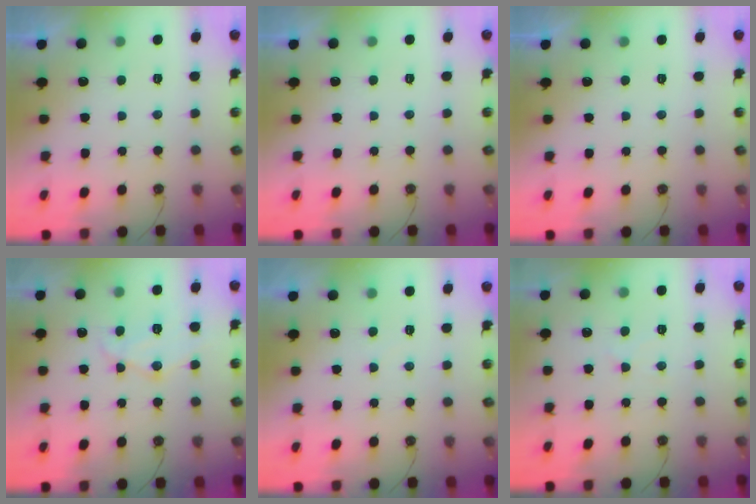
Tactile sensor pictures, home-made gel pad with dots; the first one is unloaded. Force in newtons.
{"total": 0.0}
{"total": 0.0}
{"total": 11.4, "press": 11.3, "slide": 1.0}
{"total": 2.9, "press": 2.9, "slide": 0.5}
{"total": 5.9, "press": 5.8, "slide": 0.8}